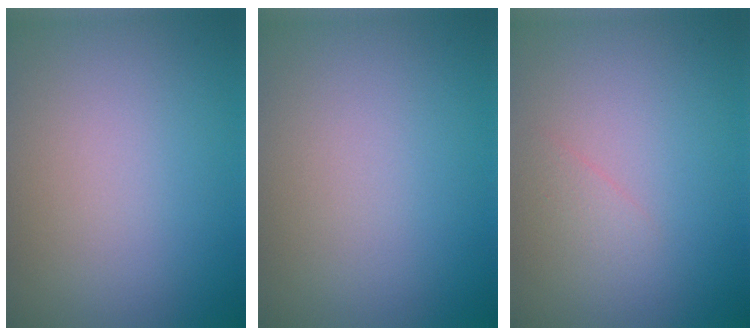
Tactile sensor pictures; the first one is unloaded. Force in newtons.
{"total": 0.0}
{"total": 0.8, "press": 0.8, "slide": 0.0}